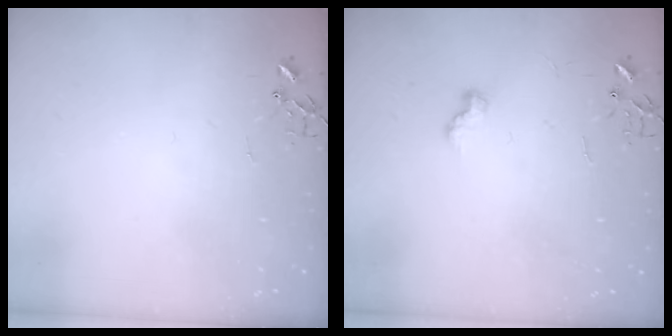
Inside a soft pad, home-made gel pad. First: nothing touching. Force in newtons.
{"total": 6.4, "press": 6.3, "slide": 0.6}